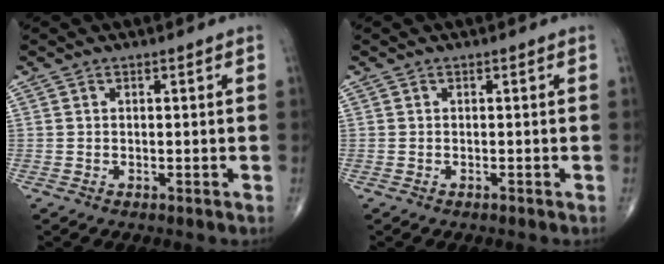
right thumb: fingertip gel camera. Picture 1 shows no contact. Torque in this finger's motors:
{"motor_torque": [-0.16, 0.21, -0.15, -0.07, 0.00]}